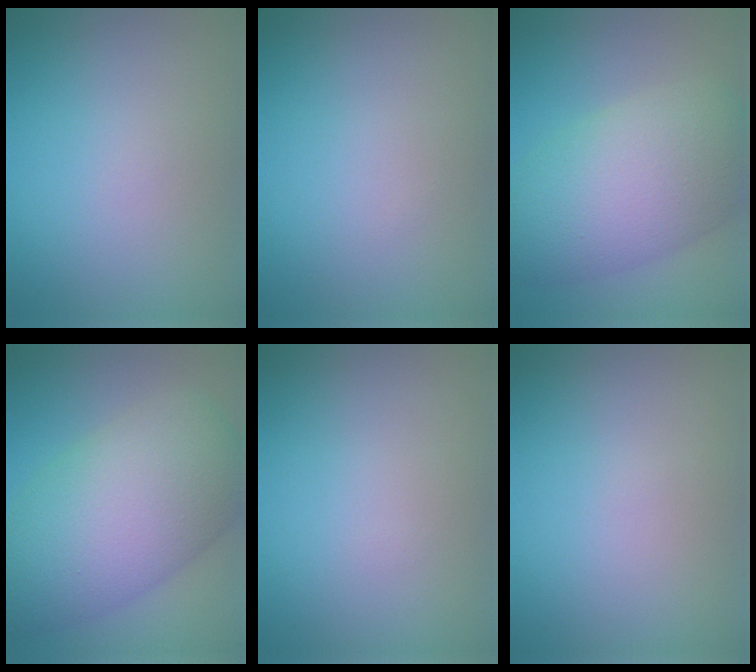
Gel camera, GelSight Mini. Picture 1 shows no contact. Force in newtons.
{"total": 0.0}
{"total": 9.4, "press": 9.4, "slide": 0.5}
{"total": 11.3, "press": 11.3, "slide": 0.2}
{"total": 0.0}
{"total": 0.0}